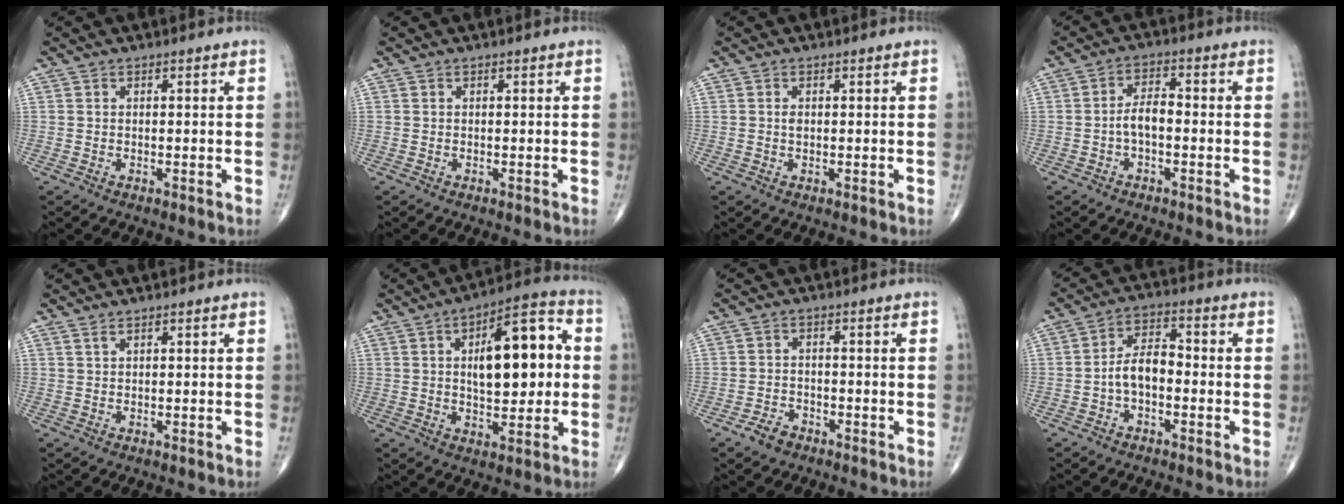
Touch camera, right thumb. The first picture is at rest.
{"total": 0.0}
{"total": 1.1, "force": [0.2, 0.5, 0.9], "torque": [-0.018, -0.001, 0.004]}
{"total": 4.3, "force": [-1.1, 2.1, 3.6], "torque": [-0.060, 0.021, -0.025]}
{"total": 0.7, "force": [0.6, 0.1, 0.4], "torque": [-0.008, 0.001, 0.015]}
{"total": 16.2, "force": [2.1, 7.3, 14.3], "torque": [-0.182, 0.018, 0.029]}
{"total": 3.0, "force": [-2.1, 1.8, 1.1], "torque": [-0.018, 0.012, -0.035]}
{"total": 6.5, "force": [-1.6, 3.7, 5.1], "torque": [-0.082, 0.031, -0.038]}